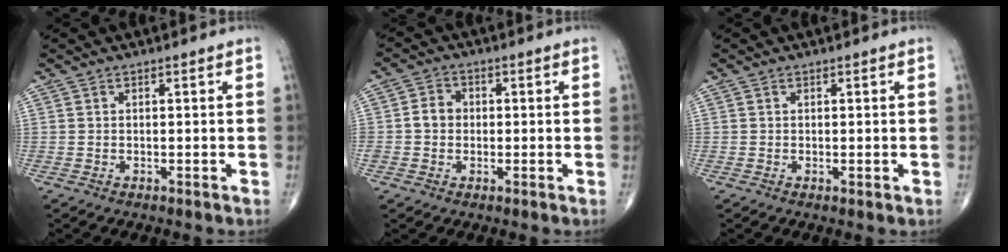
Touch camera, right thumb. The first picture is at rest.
{"total": 4.0, "force": [-0.2, 3.5, 2.0], "torque": [-0.024, 0.011, -0.009]}
{"total": 0.8, "force": [-0.1, 0.2, 0.8], "torque": [-0.010, -0.004, -0.001]}